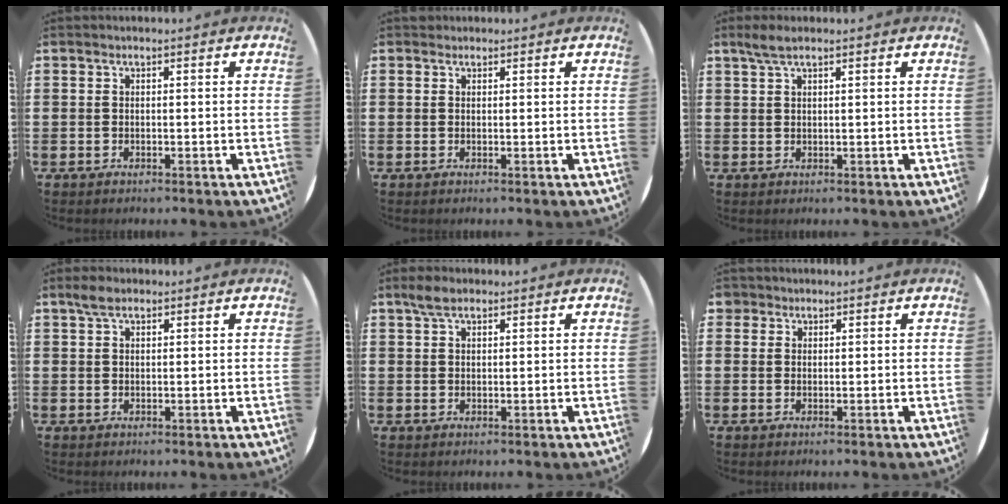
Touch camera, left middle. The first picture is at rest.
{"total": 0.5, "force": [0.5, 0.3, -0.1], "torque": [0.009, 0.000, 0.007]}
{"total": 2.3, "force": [1.7, 0.5, 1.4], "torque": [-0.030, 0.004, 0.030]}
{"total": 2.3, "force": [1.6, 1.0, 1.3], "torque": [-0.020, 0.003, 0.028]}
{"total": 2.9, "force": [2.1, 1.3, 1.5], "torque": [-0.025, 0.004, 0.036]}
{"total": 1.5, "force": [1.2, 0.9, 0.1], "torque": [0.003, 0.001, 0.023]}